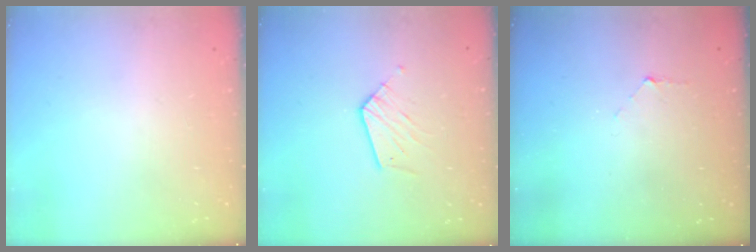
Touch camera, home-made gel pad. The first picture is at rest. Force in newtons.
{"total": 8.3, "press": 8.3, "slide": 0.2}
{"total": 3.9, "press": 3.9, "slide": 0.4}